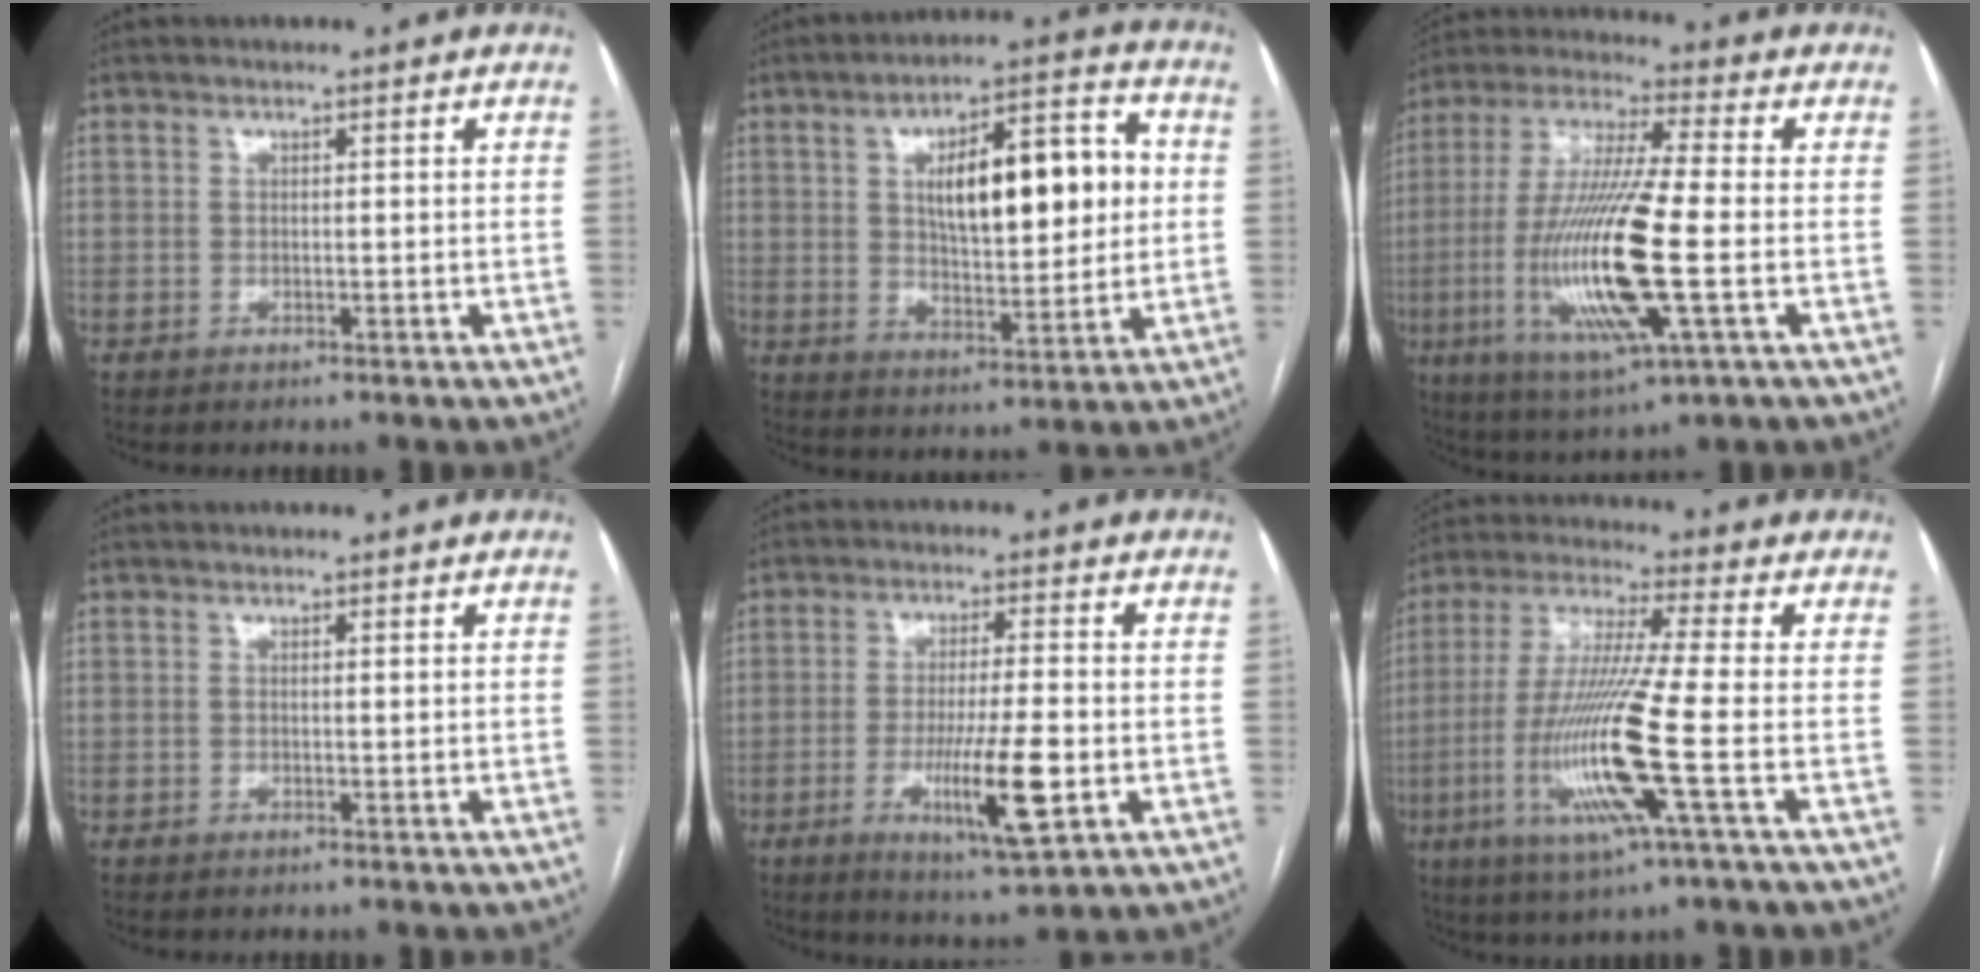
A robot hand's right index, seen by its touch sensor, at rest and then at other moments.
{"total": 15.8, "force": [2.9, 5.3, 14.7], "torque": [-0.222, 0.026, 0.047]}
{"total": 18.2, "force": [-3.8, 1.5, 17.8], "torque": [-0.371, -0.019, -0.068]}
{"total": 0.0}
{"total": 10.4, "force": [-3.0, 0.8, 10.0], "torque": [-0.172, -0.022, -0.048]}
{"total": 15.0, "force": [-4.3, -0.9, 14.4], "torque": [-0.299, -0.021, -0.088]}